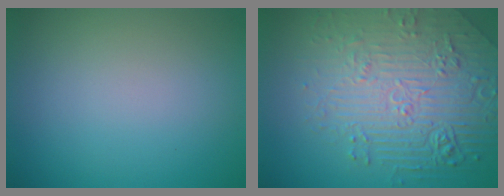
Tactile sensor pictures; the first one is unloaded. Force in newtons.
{"total": 7.3, "press": 5.8, "slide": 4.5}